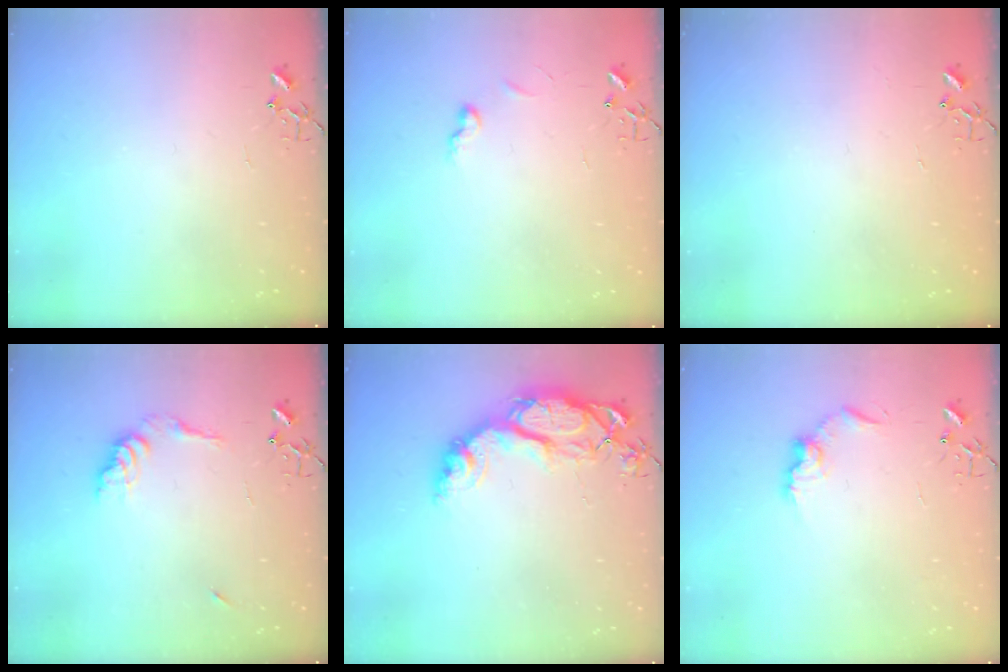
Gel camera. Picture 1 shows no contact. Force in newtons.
{"total": 5.8, "press": 5.7, "slide": 0.7}
{"total": 1.4, "press": 1.4, "slide": 0.2}
{"total": 9.3, "press": 9.3, "slide": 0.4}
{"total": 14.8, "press": 14.8, "slide": 1.3}
{"total": 9.1, "press": 9.1, "slide": 0.3}